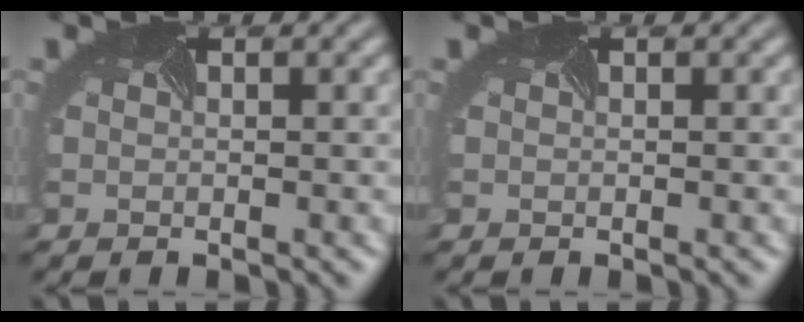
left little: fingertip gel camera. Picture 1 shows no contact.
{"total": 0.0}